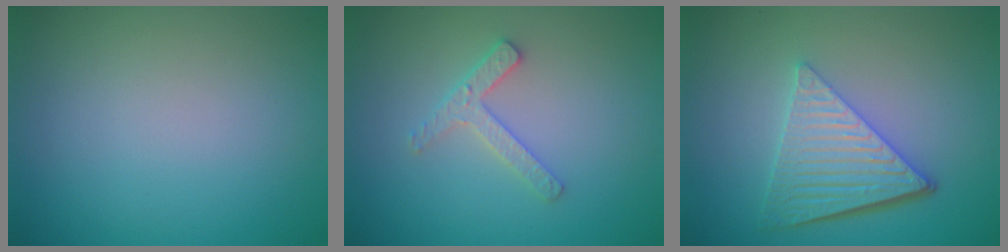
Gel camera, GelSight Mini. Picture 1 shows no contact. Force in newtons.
{"total": 2.3, "press": 2.2, "slide": 0.4}
{"total": 5.8, "press": 4.4, "slide": 3.8}